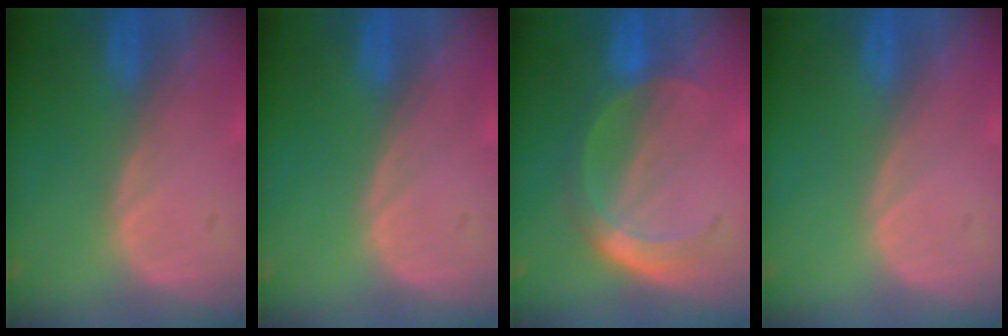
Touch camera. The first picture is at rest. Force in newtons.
{"total": 0.0}
{"total": 6.0, "press": 5.2, "slide": 3.0}
{"total": 0.0}